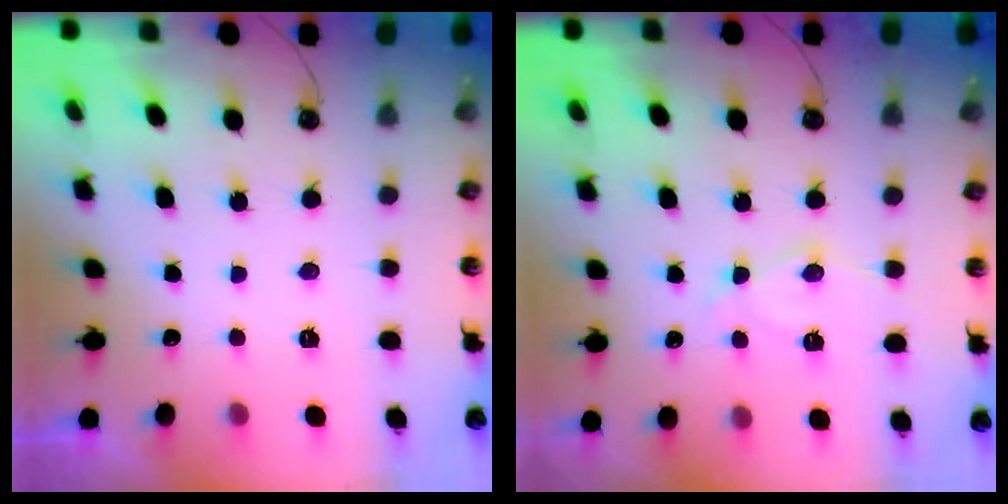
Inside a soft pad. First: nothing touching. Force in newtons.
{"total": 10.0, "press": 10.0, "slide": 0.9}